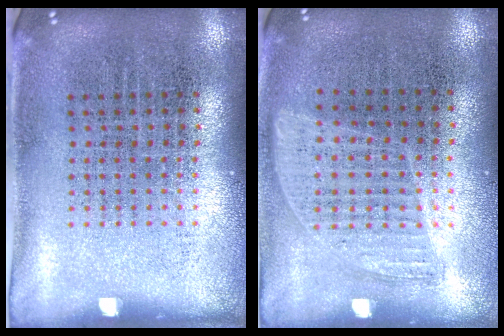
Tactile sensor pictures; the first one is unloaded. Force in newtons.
{"total": 0.9, "press": 0.8, "slide": 0.4}